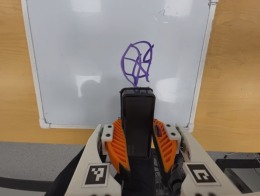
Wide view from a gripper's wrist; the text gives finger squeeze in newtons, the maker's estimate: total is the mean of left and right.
{"total": 10.9, "left": 8.2, "right": 13.6}